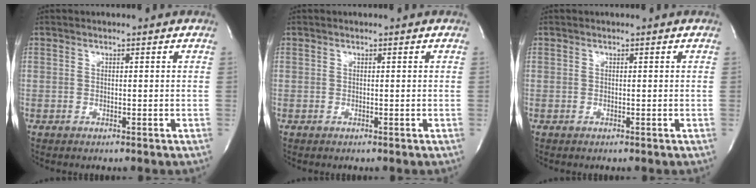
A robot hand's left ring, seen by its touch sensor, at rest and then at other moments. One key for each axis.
{"total": 0.0}
{"total": 0.0}